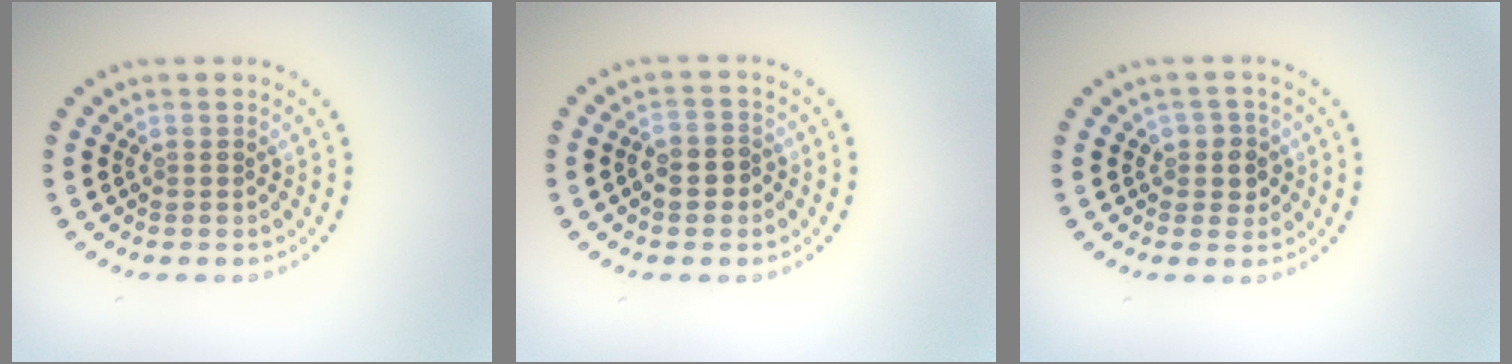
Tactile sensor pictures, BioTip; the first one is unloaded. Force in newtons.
{"total": 2.3, "press": 2.2, "slide": 0.8}
{"total": 1.8, "press": 1.7, "slide": 0.8}